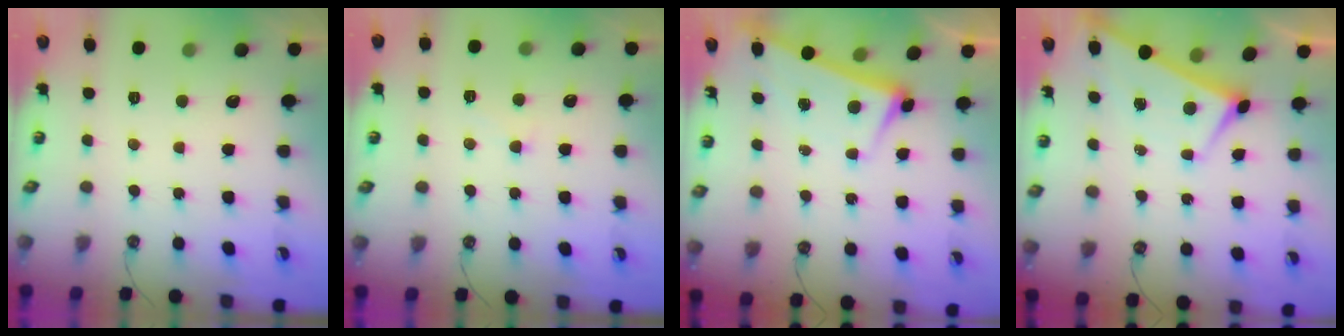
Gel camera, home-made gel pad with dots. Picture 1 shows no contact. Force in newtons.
{"total": 0.9, "press": 0.6, "slide": 0.6}
{"total": 2.6, "press": 2.5, "slide": 0.7}
{"total": 1.7, "press": 1.7, "slide": 0.2}